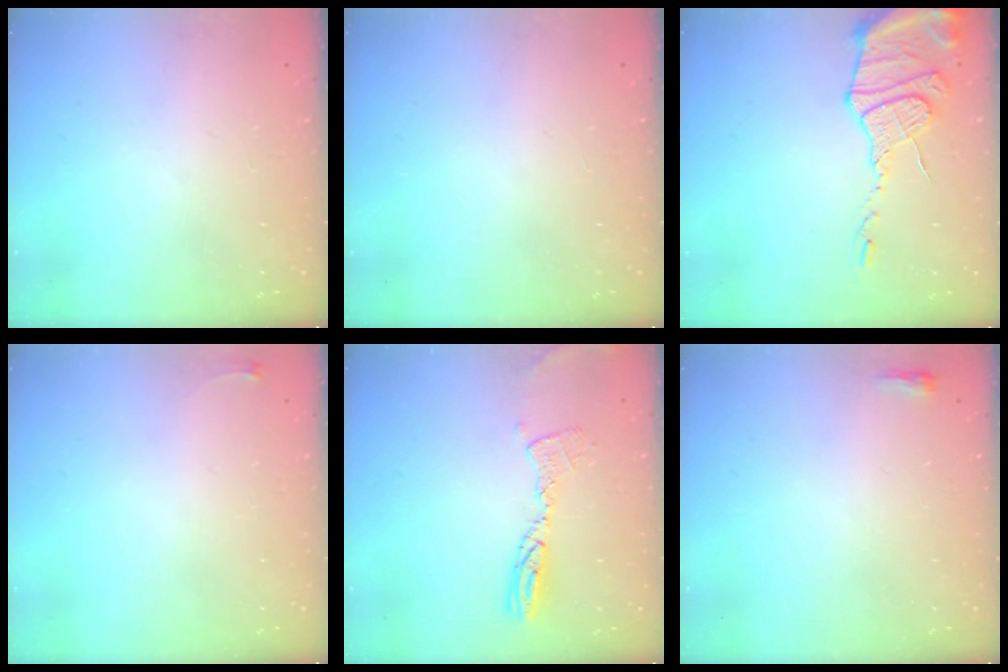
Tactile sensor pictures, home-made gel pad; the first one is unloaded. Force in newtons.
{"total": 0.0}
{"total": 14.4, "press": 14.4, "slide": 1.4}
{"total": 2.6, "press": 2.6, "slide": 0.6}
{"total": 9.7, "press": 9.6, "slide": 0.9}
{"total": 2.3, "press": 2.2, "slide": 0.7}